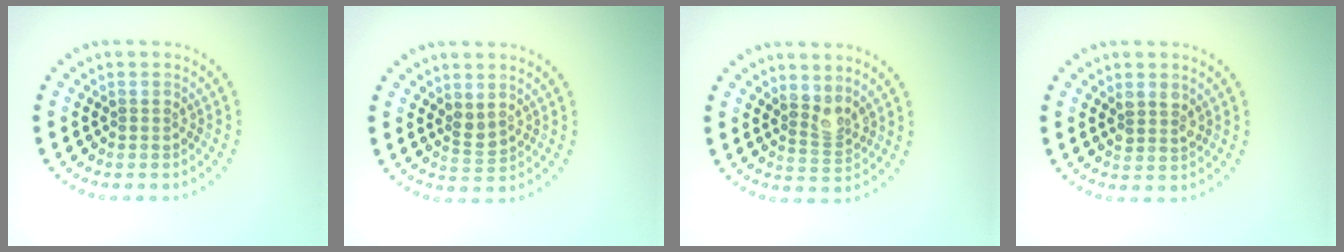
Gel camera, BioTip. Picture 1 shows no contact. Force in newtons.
{"total": 1.5, "press": 1.3, "slide": 0.8}
{"total": 2.1, "press": 1.6, "slide": 1.3}
{"total": 1.7, "press": 1.5, "slide": 0.7}